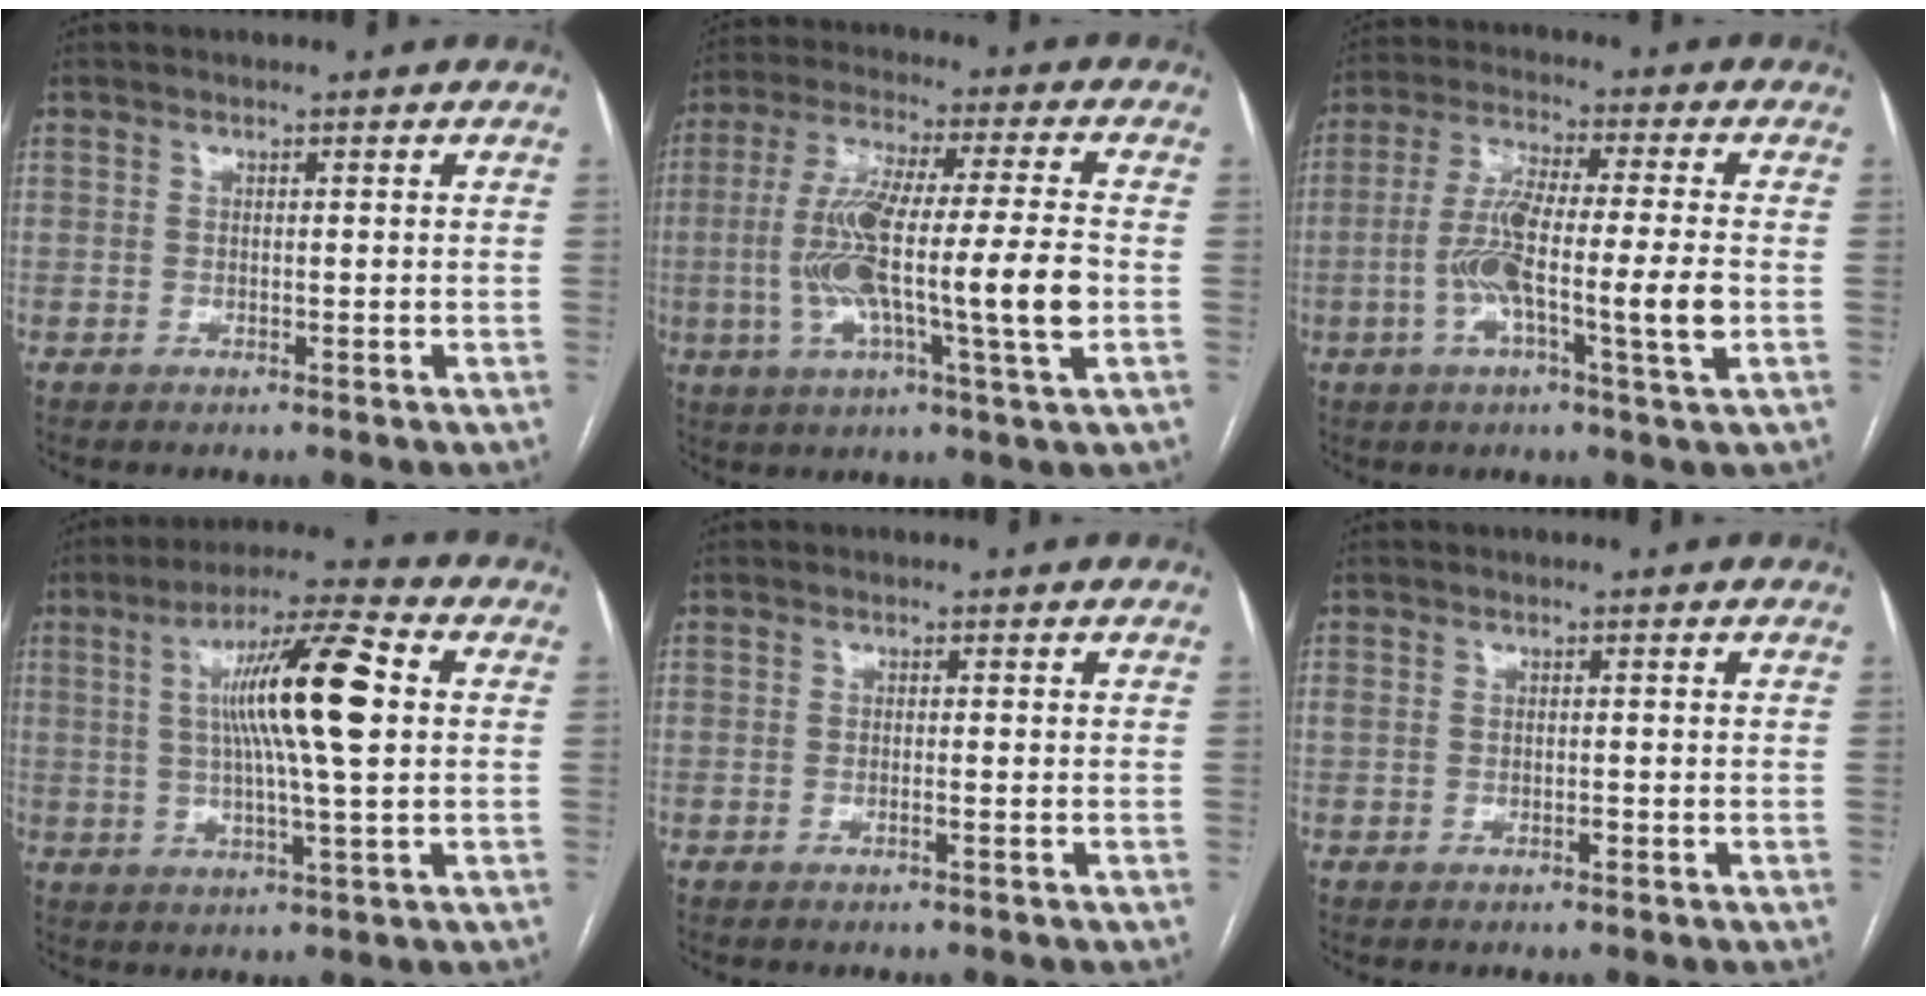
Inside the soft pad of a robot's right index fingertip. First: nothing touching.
{"total": 16.6, "force": [-2.2, 0.8, 16.4], "torque": [-0.308, 0.002, -0.042]}
{"total": 12.0, "force": [-2.5, 0.5, 11.7], "torque": [-0.219, -0.001, -0.052]}
{"total": 13.5, "force": [2.2, 0.4, 13.3], "torque": [-0.230, 0.013, 0.035]}
{"total": 0.6, "force": [-0.2, -0.1, 0.5], "torque": [-0.009, 0.001, -0.005]}
{"total": 1.0, "force": [-0.1, 0.6, 0.8], "torque": [-0.020, 0.006, 0.001]}